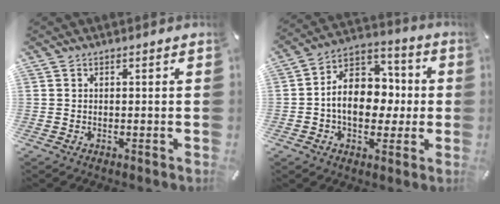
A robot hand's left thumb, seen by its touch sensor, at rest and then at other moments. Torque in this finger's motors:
{"motor_torque": [0.86, 2.08, 1.20, -0.86, 0.30]}